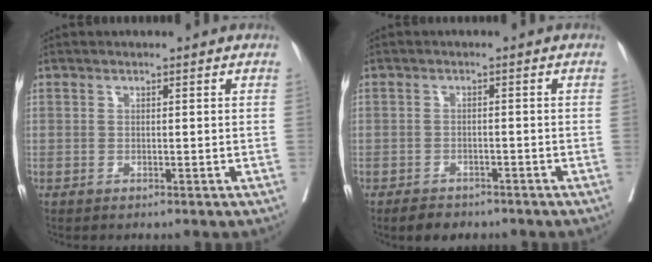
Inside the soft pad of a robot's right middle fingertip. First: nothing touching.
{"total": 3.9, "force": [-3.1, 1.9, 1.3], "torque": [-0.021, -0.001, -0.043]}